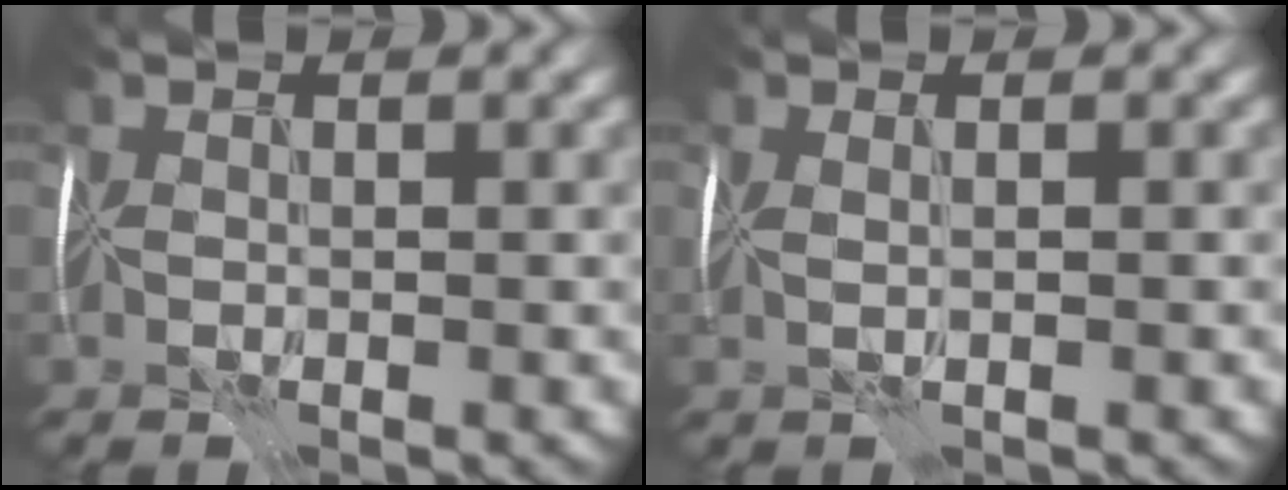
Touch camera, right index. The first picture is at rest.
{"total": 0.6, "force": [0.1, -0.6, 0.2], "torque": [-0.002, 0.003, 0.009]}